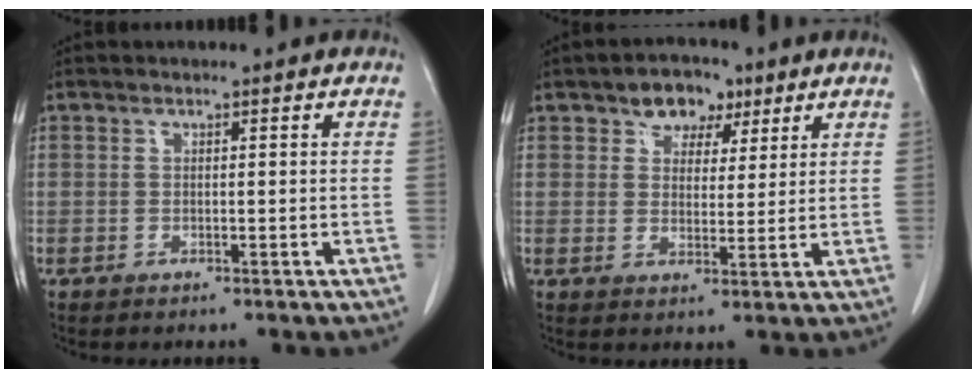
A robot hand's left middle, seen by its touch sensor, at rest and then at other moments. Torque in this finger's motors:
{"motor_torque": [0.30, -0.25, 0.04, 0.03]}